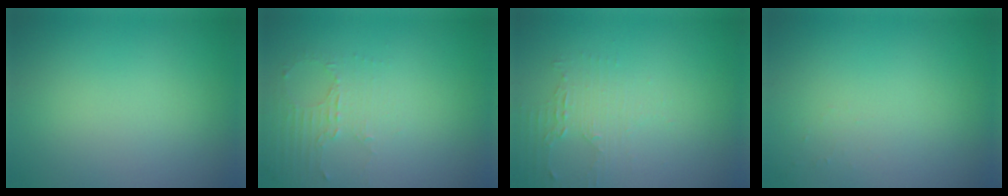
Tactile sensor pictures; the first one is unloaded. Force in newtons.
{"total": 2.2, "press": 1.7, "slide": 1.5}
{"total": 1.8, "press": 1.8, "slide": 0.4}
{"total": 0.5, "press": 0.5, "slide": 0.1}